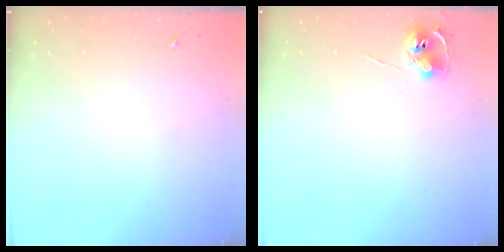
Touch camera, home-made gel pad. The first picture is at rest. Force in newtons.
{"total": 7.5, "press": 7.5, "slide": 0.5}